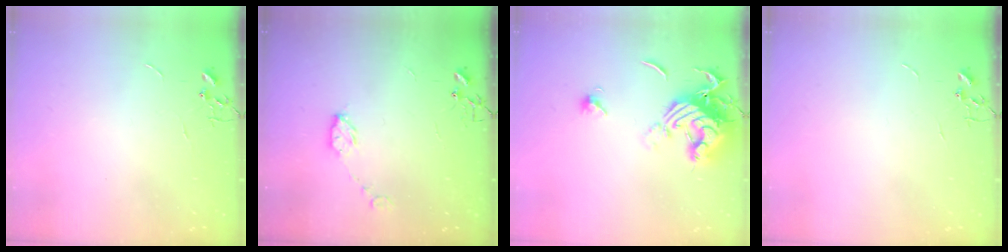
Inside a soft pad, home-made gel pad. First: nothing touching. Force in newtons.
{"total": 4.9, "press": 4.8, "slide": 0.6}
{"total": 14.2, "press": 14.1, "slide": 1.4}
{"total": 0.0}